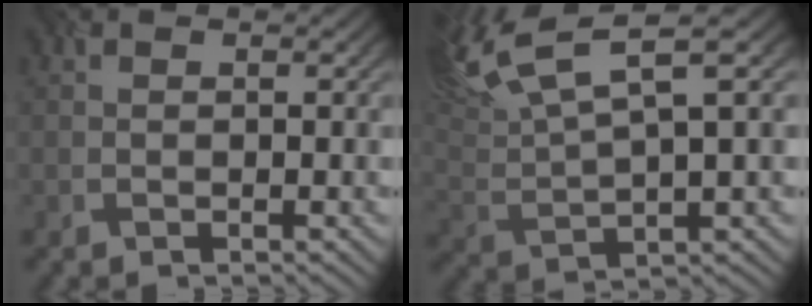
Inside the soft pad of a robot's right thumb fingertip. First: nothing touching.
{"total": 11.1, "force": [6.7, 2.9, 8.4], "torque": [-0.185, 0.025, 0.127]}